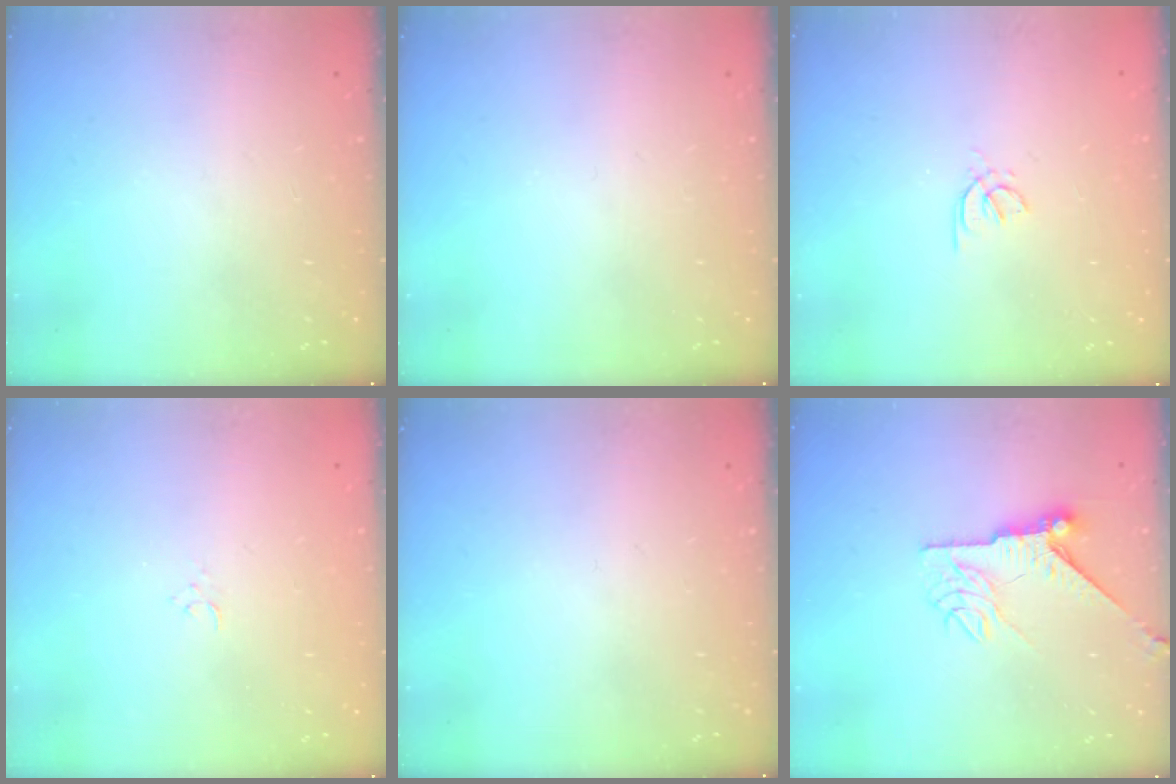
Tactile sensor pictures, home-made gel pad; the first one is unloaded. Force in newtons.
{"total": 0.0}
{"total": 1.2, "press": 1.2, "slide": 0.4}
{"total": 2.4, "press": 2.4, "slide": 0.3}
{"total": 0.0}
{"total": 8.1, "press": 8.1, "slide": 0.5}